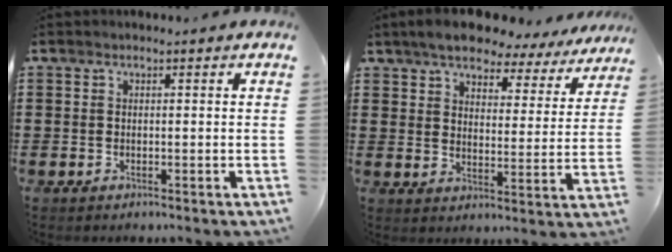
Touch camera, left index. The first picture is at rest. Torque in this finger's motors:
{"motor_torque": [2.14, 0.00, 1.05, 0.21]}